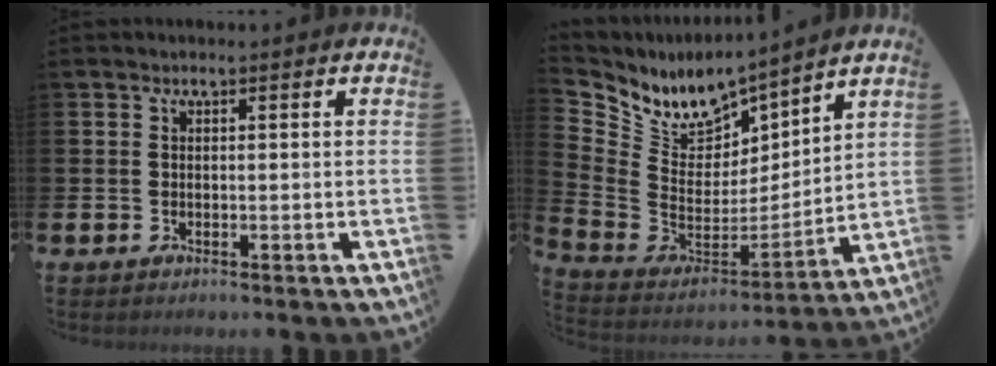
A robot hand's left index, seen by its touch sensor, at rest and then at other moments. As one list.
[{"total": 8.3, "force": [7.5, 3.4, 0.7], "torque": [-0.066, -0.066, 0.138]}]